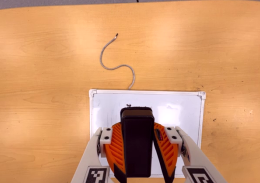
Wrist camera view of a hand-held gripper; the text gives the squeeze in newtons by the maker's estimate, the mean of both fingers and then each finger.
{"total": 8.4, "left": 7.7, "right": 9.1}